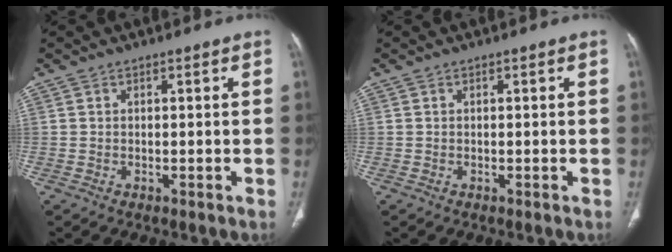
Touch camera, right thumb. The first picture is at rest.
{"total": 0.0}